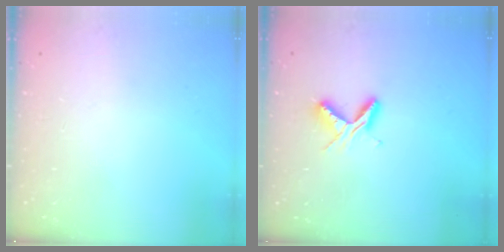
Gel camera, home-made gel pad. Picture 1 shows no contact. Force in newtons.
{"total": 5.4, "press": 5.3, "slide": 0.6}